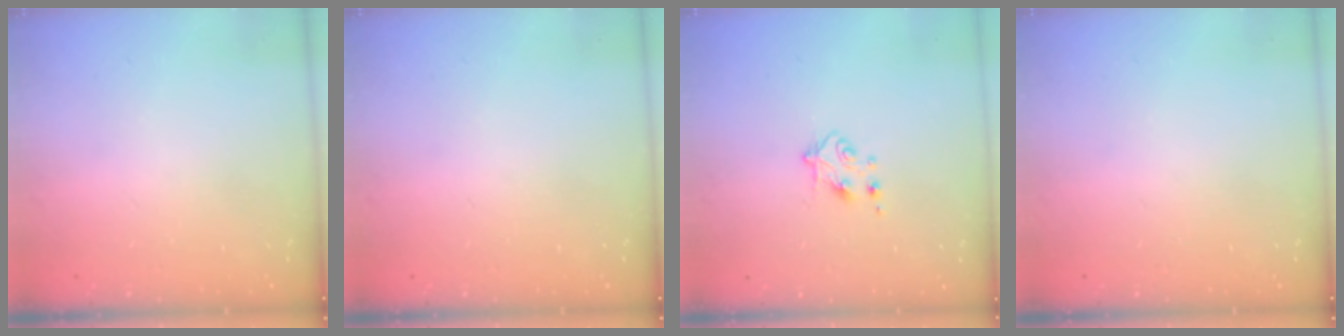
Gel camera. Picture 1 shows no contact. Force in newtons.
{"total": 0.0}
{"total": 4.8, "press": 4.8, "slide": 0.6}
{"total": 0.0}